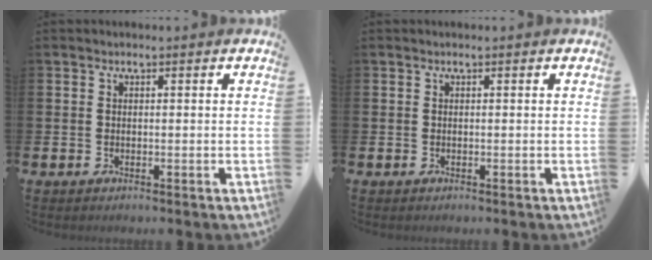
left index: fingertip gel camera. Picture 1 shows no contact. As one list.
[{"total": 0.0}]